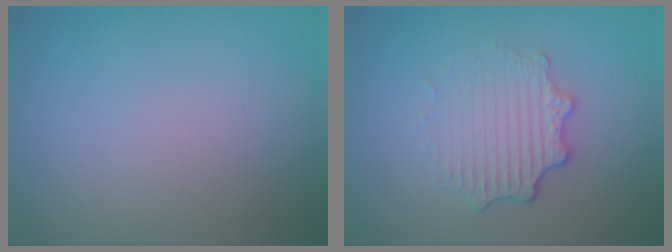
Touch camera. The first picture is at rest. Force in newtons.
{"total": 3.4, "press": 2.6, "slide": 2.2}